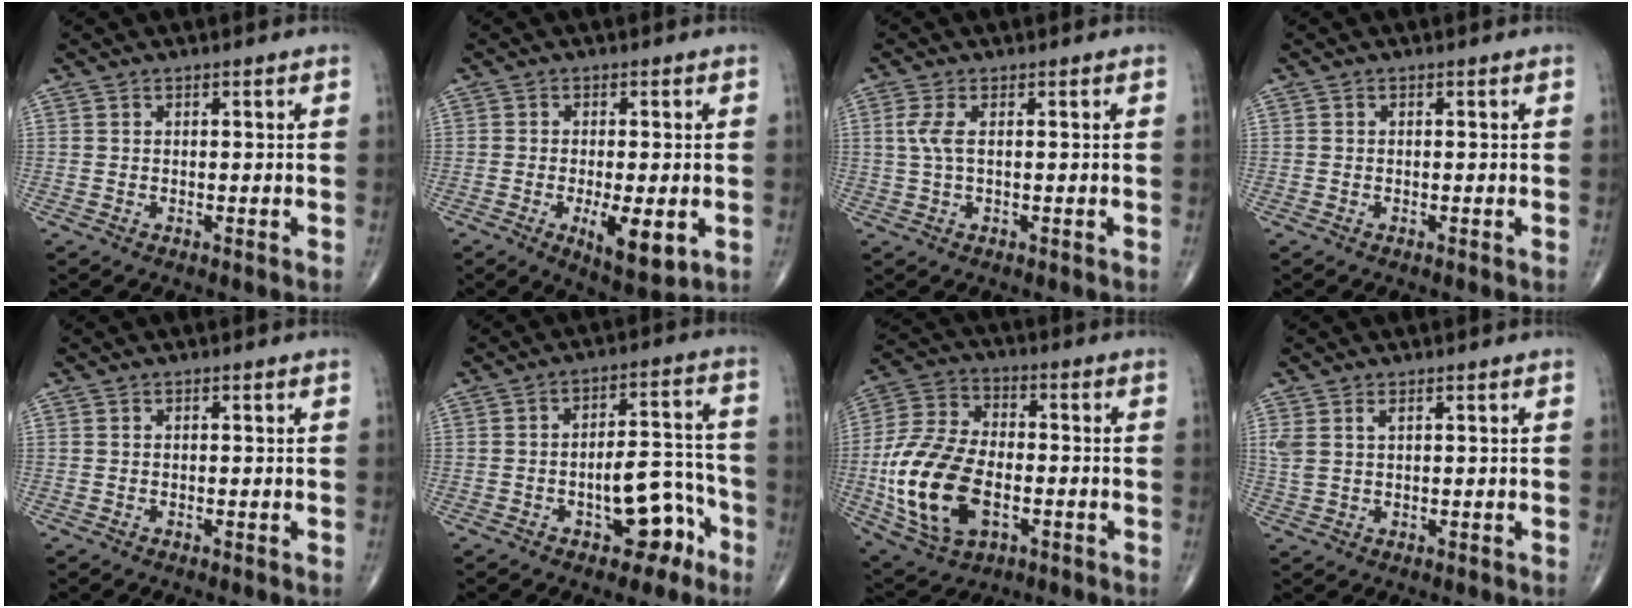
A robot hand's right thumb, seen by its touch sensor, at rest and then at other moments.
{"total": 8.2, "force": [-2.2, 2.8, 7.4], "torque": [-0.113, -0.019, -0.030]}
{"total": 3.1, "force": [0.5, 1.0, 2.9], "torque": [-0.084, 0.006, 0.012]}
{"total": 0.0}
{"total": 0.0}
{"total": 10.3, "force": [-4.9, 5.1, 7.5], "torque": [-0.081, 0.054, -0.063]}
{"total": 19.5, "force": [-4.2, 11.6, 15.1], "torque": [-0.302, 0.010, -0.071]}
{"total": 2.9, "force": [1.3, 1.3, 2.2], "torque": [-0.059, 0.007, 0.035]}